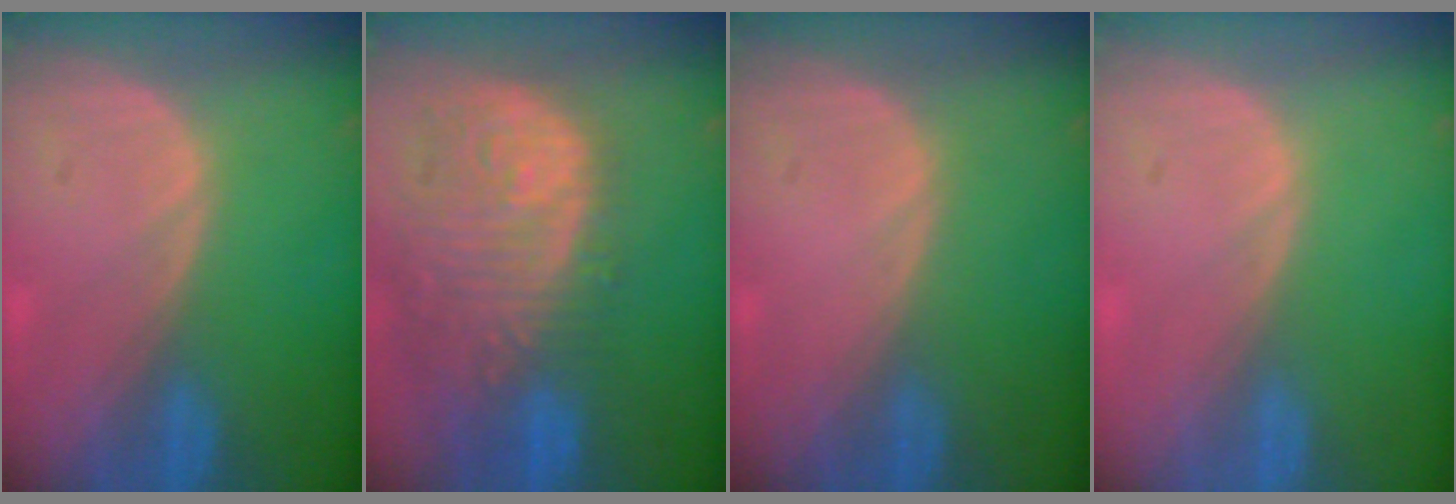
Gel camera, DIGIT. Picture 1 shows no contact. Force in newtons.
{"total": 13.7, "press": 11.4, "slide": 7.6}
{"total": 0.0}
{"total": 0.0}